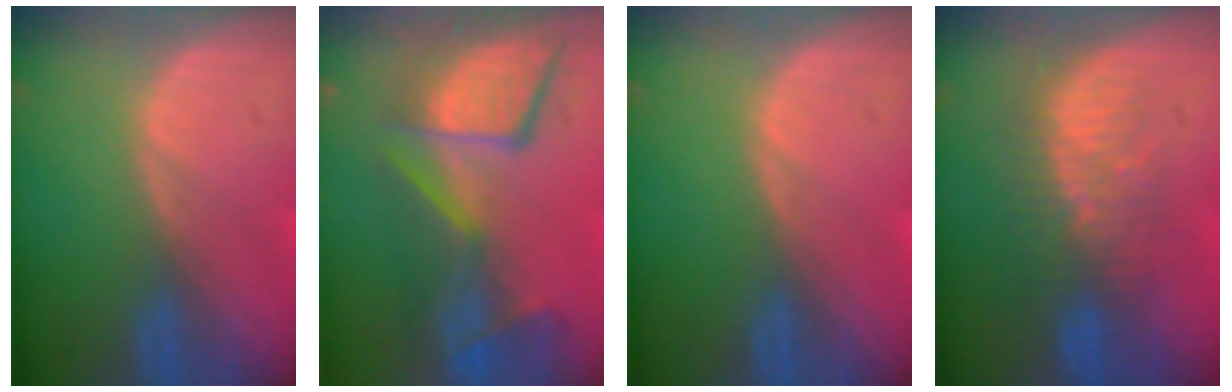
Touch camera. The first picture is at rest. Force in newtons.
{"total": 11.3, "press": 10.5, "slide": 4.2}
{"total": 0.0}
{"total": 8.3, "press": 7.7, "slide": 3.1}